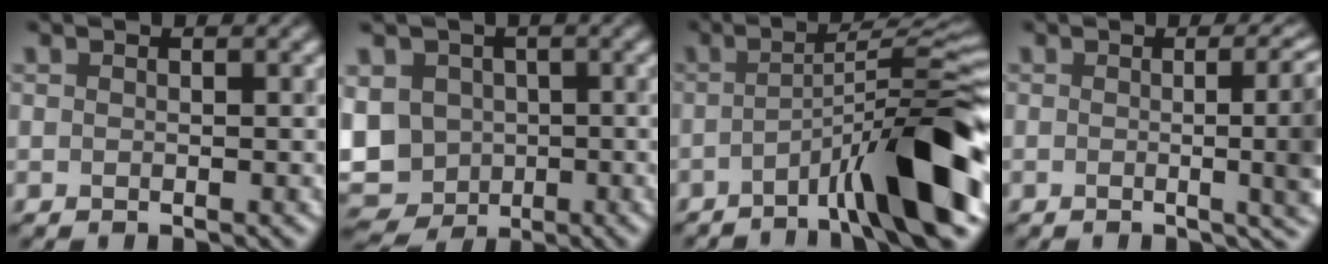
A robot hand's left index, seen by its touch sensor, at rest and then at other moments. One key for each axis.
{"total": 9.0, "fx": -0.9, "fy": 7.8, "fz": 4.3, "tx": -0.088, "ty": 0.003, "tz": -0.035}
{"total": 10.4, "fx": -4.4, "fy": 1.3, "fz": 9.3, "tx": -0.122, "ty": 0.028, "tz": -0.078}
{"total": 8.9, "fx": -0.5, "fy": 3.8, "fz": 8.0, "tx": -0.059, "ty": 0.002, "tz": -0.008}